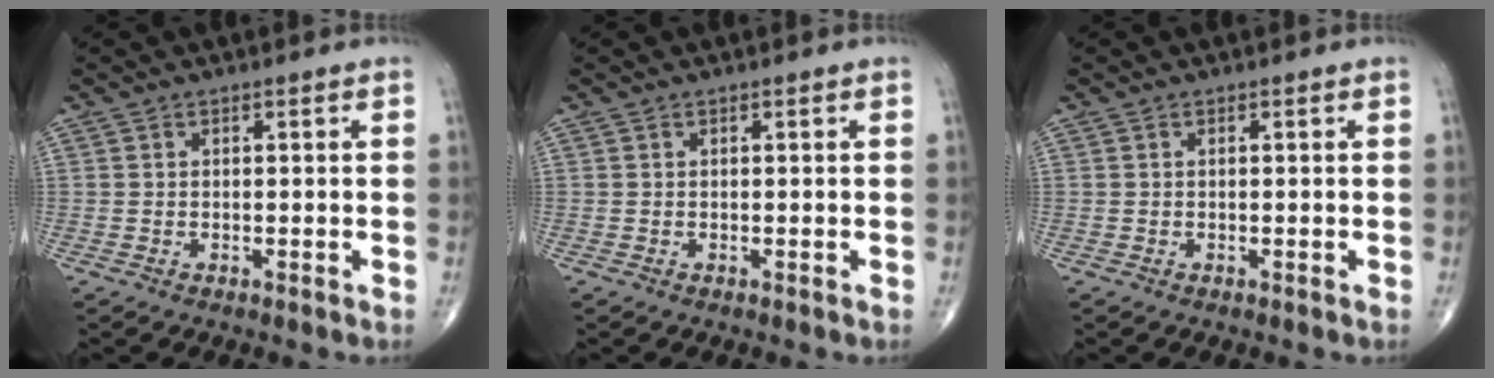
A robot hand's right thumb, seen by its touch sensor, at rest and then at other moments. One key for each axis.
{"total": 0.0}
{"total": 0.0}